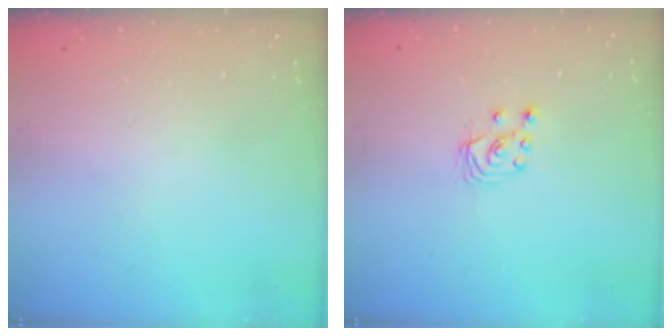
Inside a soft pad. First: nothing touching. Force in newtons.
{"total": 3.5, "press": 3.5, "slide": 0.4}